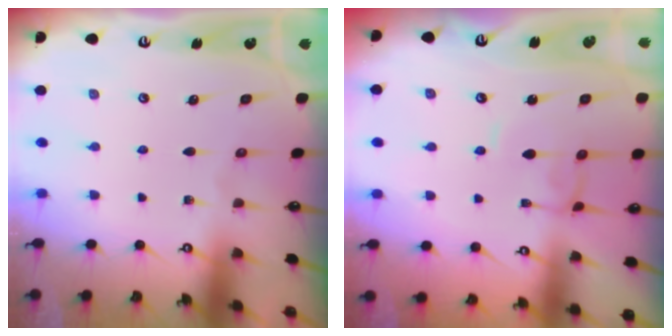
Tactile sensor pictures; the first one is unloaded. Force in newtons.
{"total": 2.0, "press": 2.0, "slide": 0.1}